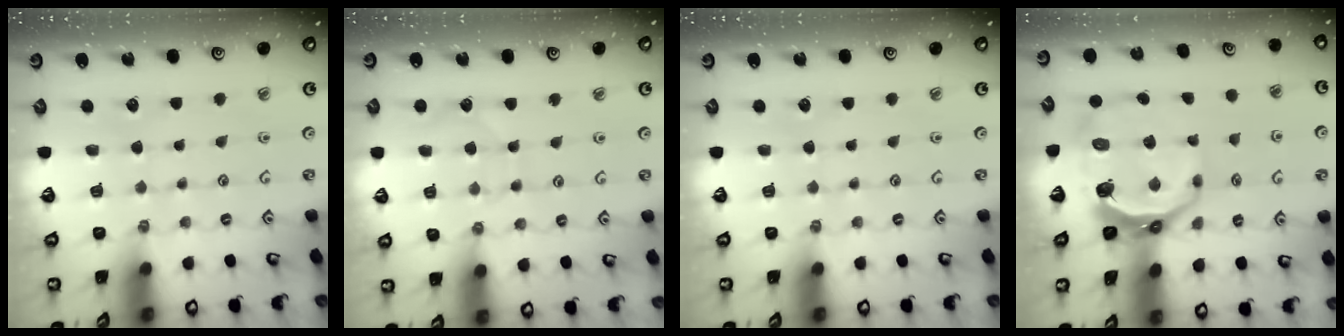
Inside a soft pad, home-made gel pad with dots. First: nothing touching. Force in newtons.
{"total": 4.8, "press": 4.8, "slide": 0.6}
{"total": 0.0}
{"total": 11.5, "press": 10.6, "slide": 4.4}